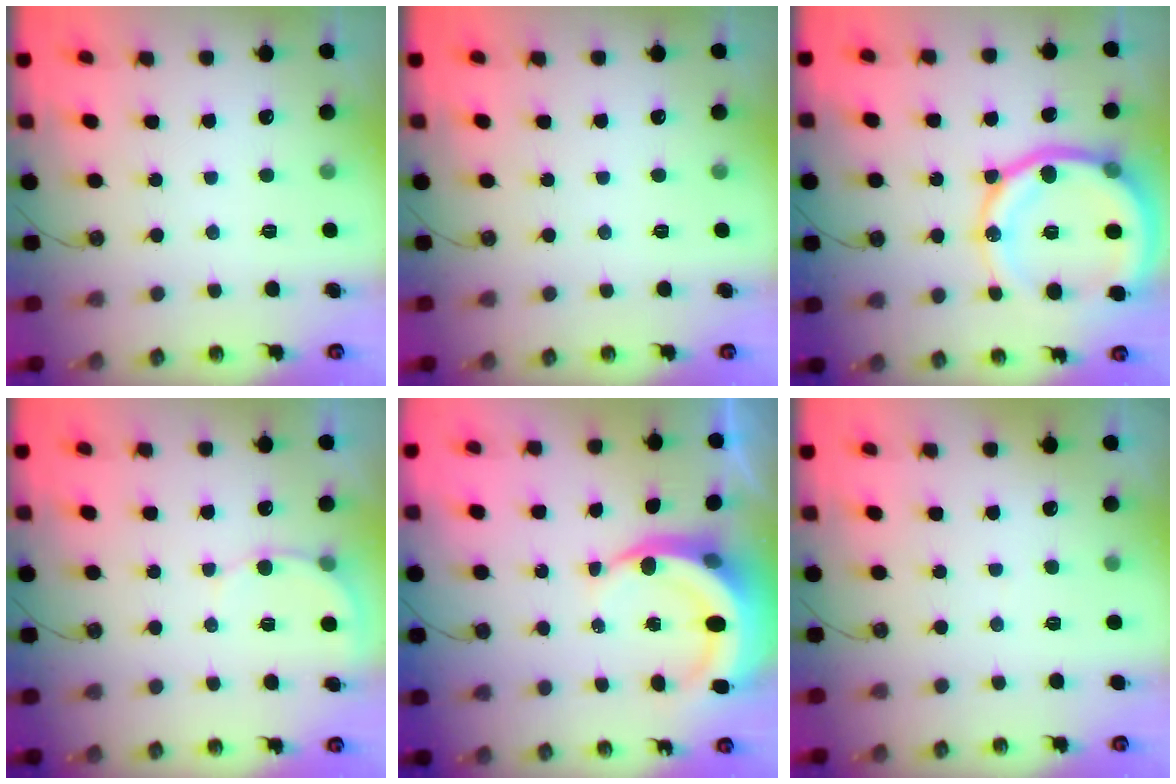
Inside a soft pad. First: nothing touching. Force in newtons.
{"total": 0.0}
{"total": 20.3, "press": 20.1, "slide": 2.6}
{"total": 4.9, "press": 4.9, "slide": 0.4}
{"total": 8.9, "press": 8.8, "slide": 1.4}
{"total": 3.1, "press": 3.1, "slide": 0.4}